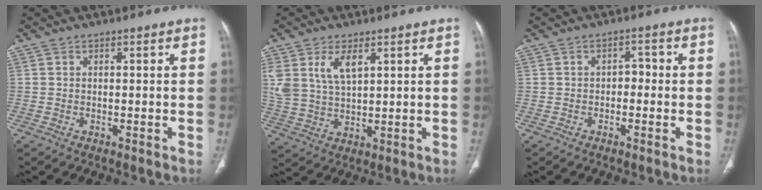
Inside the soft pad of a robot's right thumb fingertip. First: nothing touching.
{"total": 8.3, "force": [3.8, 4.3, 6.0], "torque": [-0.118, -0.010, 0.084]}
{"total": 2.2, "force": [-0.6, 1.6, 1.4], "torque": [-0.008, 0.015, -0.015]}